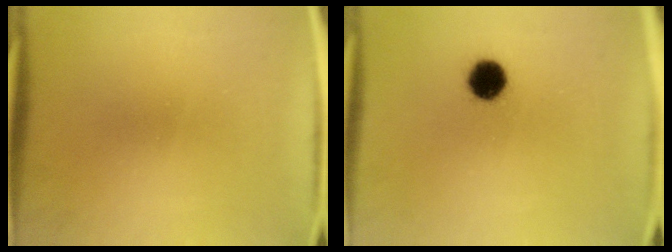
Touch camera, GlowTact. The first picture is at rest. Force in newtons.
{"total": 7.2}